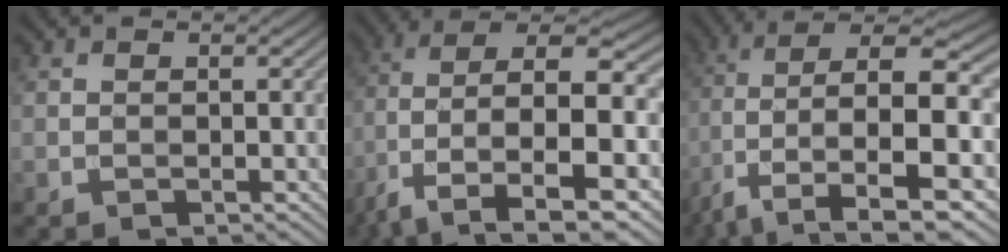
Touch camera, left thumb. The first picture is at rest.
{"total": 14.2, "force": [-1.2, 7.1, 12.2], "torque": [-0.265, -0.012, -0.010]}
{"total": 14.6, "force": [-0.1, 6.9, 12.8], "torque": [-0.279, -0.021, 0.022]}